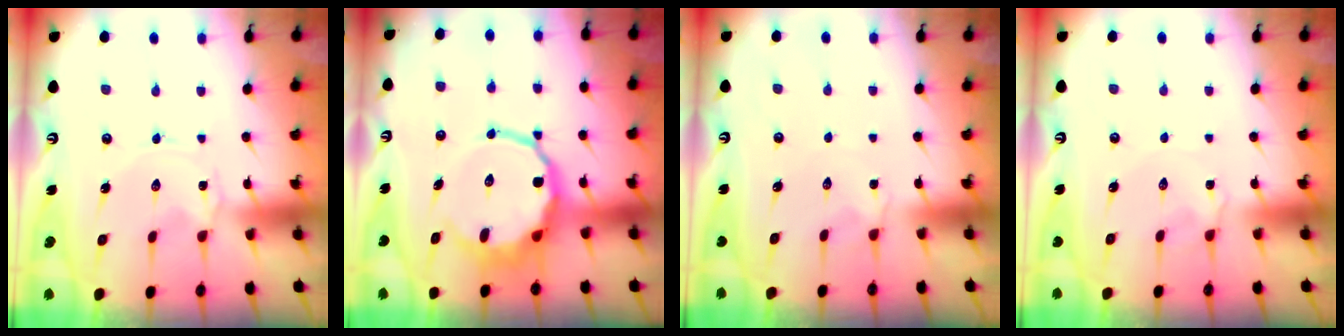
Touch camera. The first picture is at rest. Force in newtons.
{"total": 12.1, "press": 11.6, "slide": 3.4}
{"total": 2.7, "press": 2.6, "slide": 0.6}
{"total": 2.2, "press": 2.1, "slide": 0.4}